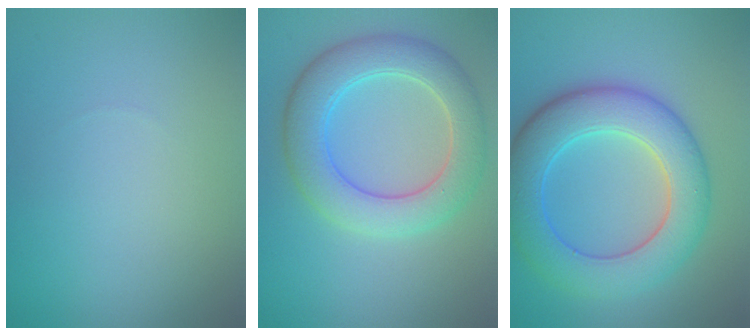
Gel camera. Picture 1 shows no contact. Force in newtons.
{"total": 6.3, "press": 6.3, "slide": 0.5}
{"total": 8.2, "press": 8.2, "slide": 0.2}